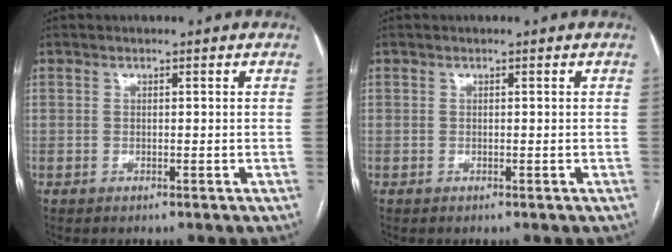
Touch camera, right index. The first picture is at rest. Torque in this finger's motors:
{"motor_torque": [0.02, -0.02, 0.00, 0.00]}